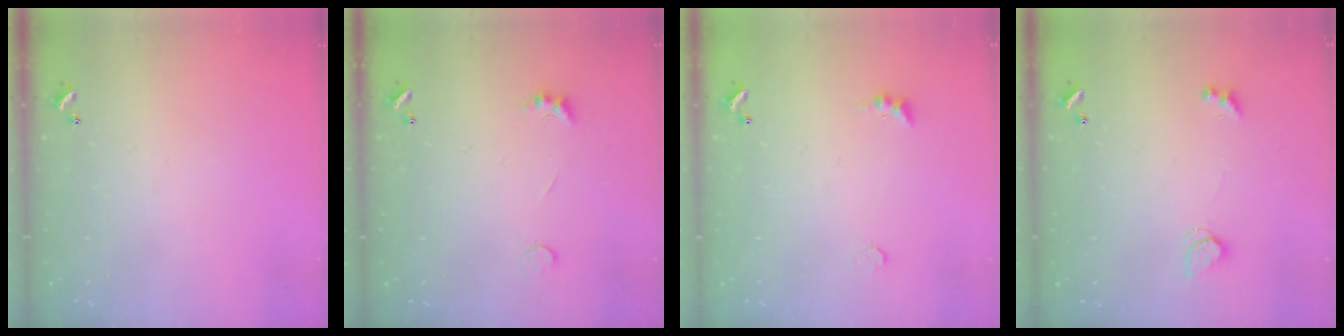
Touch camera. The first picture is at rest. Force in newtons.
{"total": 1.8, "press": 1.7, "slide": 0.4}
{"total": 2.0, "press": 2.0, "slide": 0.5}
{"total": 2.2, "press": 2.1, "slide": 0.6}